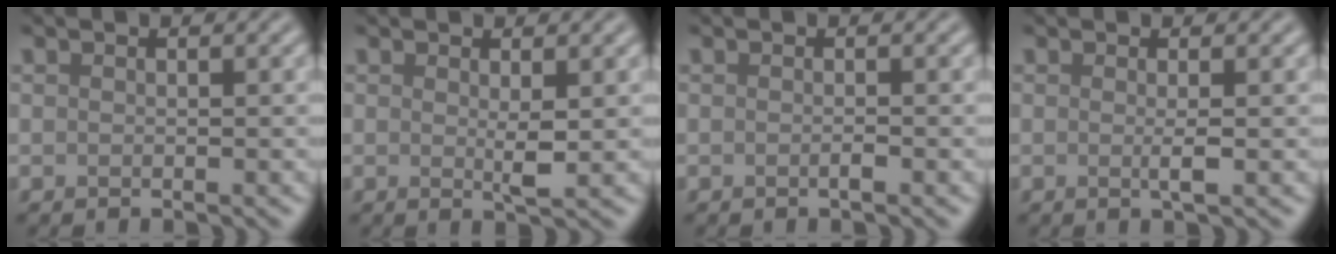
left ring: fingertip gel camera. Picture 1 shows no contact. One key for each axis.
{"total": 1.6, "fx": 0.3, "fy": 0.2, "fz": 1.5, "tx": -0.027, "ty": -0.004, "tz": 0.005}
{"total": 0.6, "fx": -0.3, "fy": 0.0, "fz": 0.5, "tx": -0.010, "ty": 0.000, "tz": -0.005}
{"total": 1.4, "fx": 0.0, "fy": 0.2, "fz": 1.4, "tx": -0.025, "ty": -0.002, "tz": -0.004}